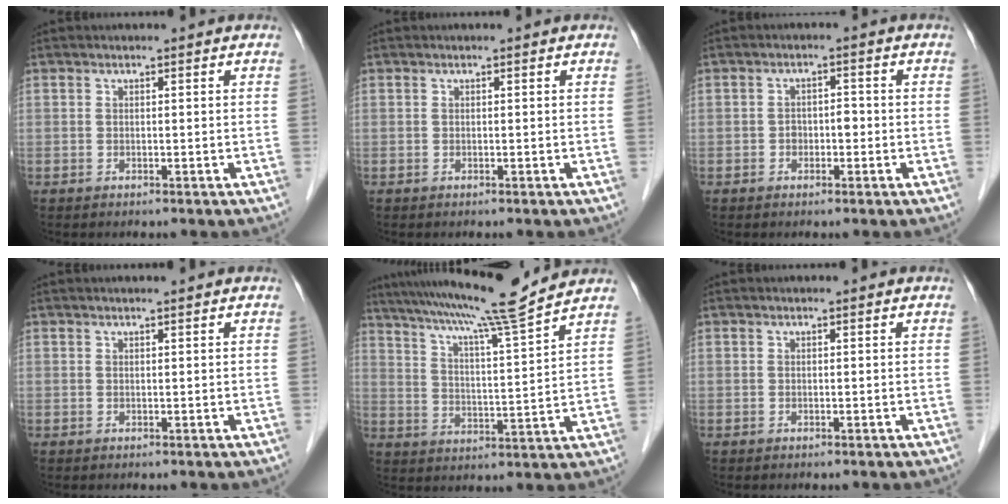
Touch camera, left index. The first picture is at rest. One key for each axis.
{"total": 0.0}
{"total": 2.3, "fx": -0.6, "fy": 1.4, "fz": 1.7, "tx": -0.023, "ty": 0.012, "tz": -0.009}
{"total": 1.0, "fx": 0.8, "fy": -0.1, "fz": 0.5, "tx": -0.009, "ty": 0.007, "tz": 0.016}
{"total": 14.3, "fx": 12.6, "fy": -2.1, "fz": 6.5, "tx": -0.120, "ty": -0.011, "tz": 0.194}
{"total": 0.0}